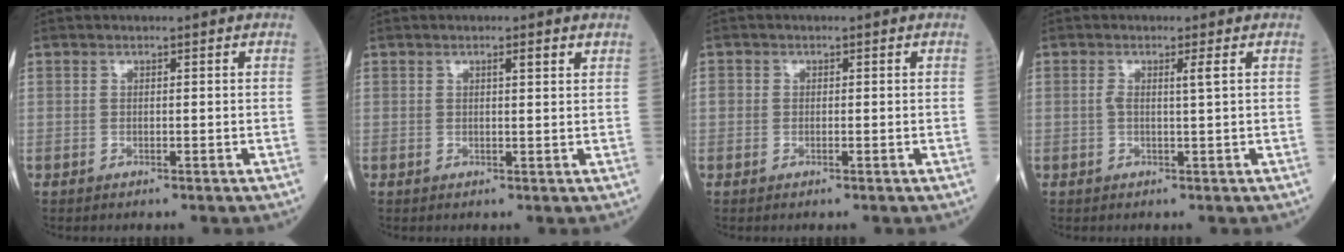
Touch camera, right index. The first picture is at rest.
{"total": 1.4, "force": [0.9, 0.0, 1.1], "torque": [-0.016, 0.001, 0.012]}
{"total": 1.2, "force": [-0.1, 1.0, 0.6], "torque": [-0.008, 0.002, -0.003]}
{"total": 1.8, "force": [0.4, -0.3, 1.8], "torque": [-0.037, 0.003, 0.008]}